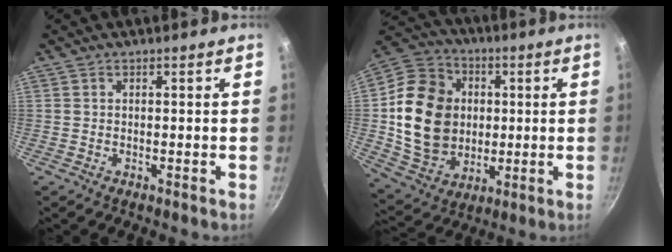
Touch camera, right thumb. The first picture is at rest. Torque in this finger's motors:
{"motor_torque": [0.87, 3.27, 0.46, -0.01, 0.41]}